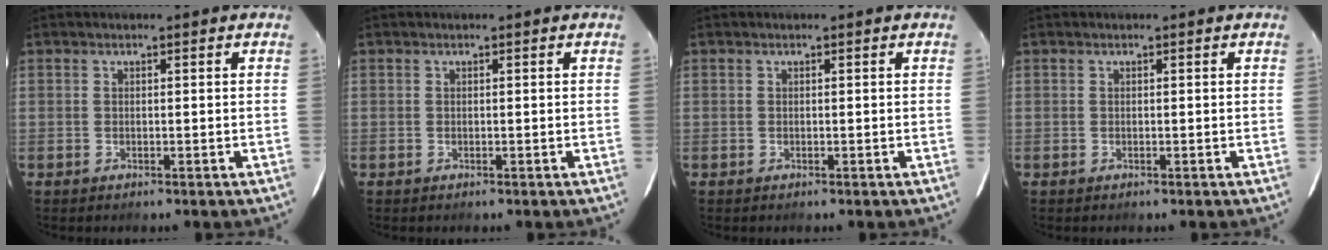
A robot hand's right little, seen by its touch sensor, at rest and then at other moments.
{"total": 0.0}
{"total": 0.0}
{"total": 0.0}